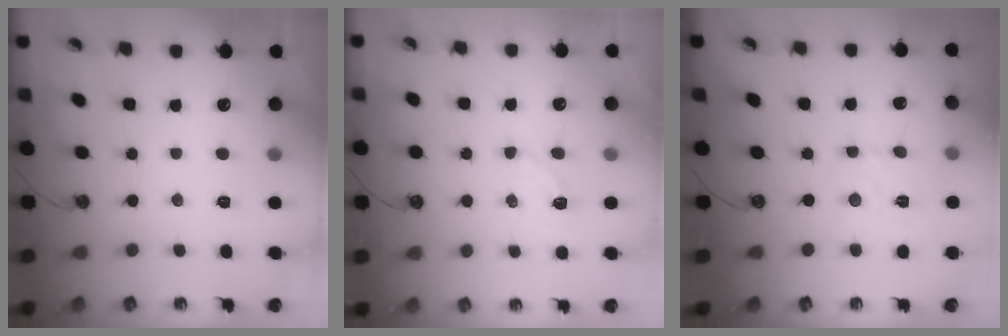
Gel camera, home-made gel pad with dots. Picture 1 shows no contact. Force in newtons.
{"total": 4.5, "press": 4.3, "slide": 1.1}
{"total": 3.7, "press": 3.7, "slide": 0.2}